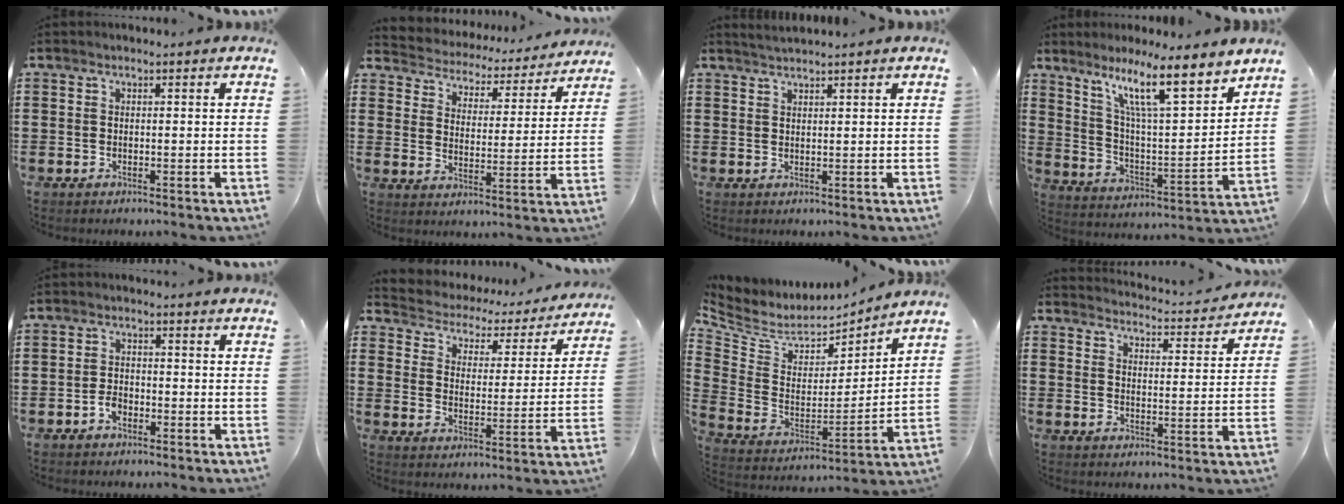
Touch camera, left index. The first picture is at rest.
{"total": 3.7, "force": [3.6, 0.2, -0.5], "torque": [-0.017, -0.035, 0.054]}
{"total": 1.5, "force": [1.4, -0.2, 0.4], "torque": [-0.009, 0.002, 0.028]}
{"total": 12.2, "force": [8.7, 1.8, 8.3], "torque": [-0.162, -0.042, 0.143]}
{"total": 2.0, "force": [-1.2, 1.3, 1.0], "torque": [-0.024, 0.001, -0.025]}
{"total": 2.9, "force": [2.8, 0.8, -0.2], "torque": [-0.020, -0.026, 0.036]}
{"total": 6.1, "force": [5.0, 3.1, 1.6], "torque": [-0.065, -0.040, 0.086]}
{"total": 3.5, "force": [3.4, -0.5, 0.2], "torque": [-0.015, -0.034, 0.053]}